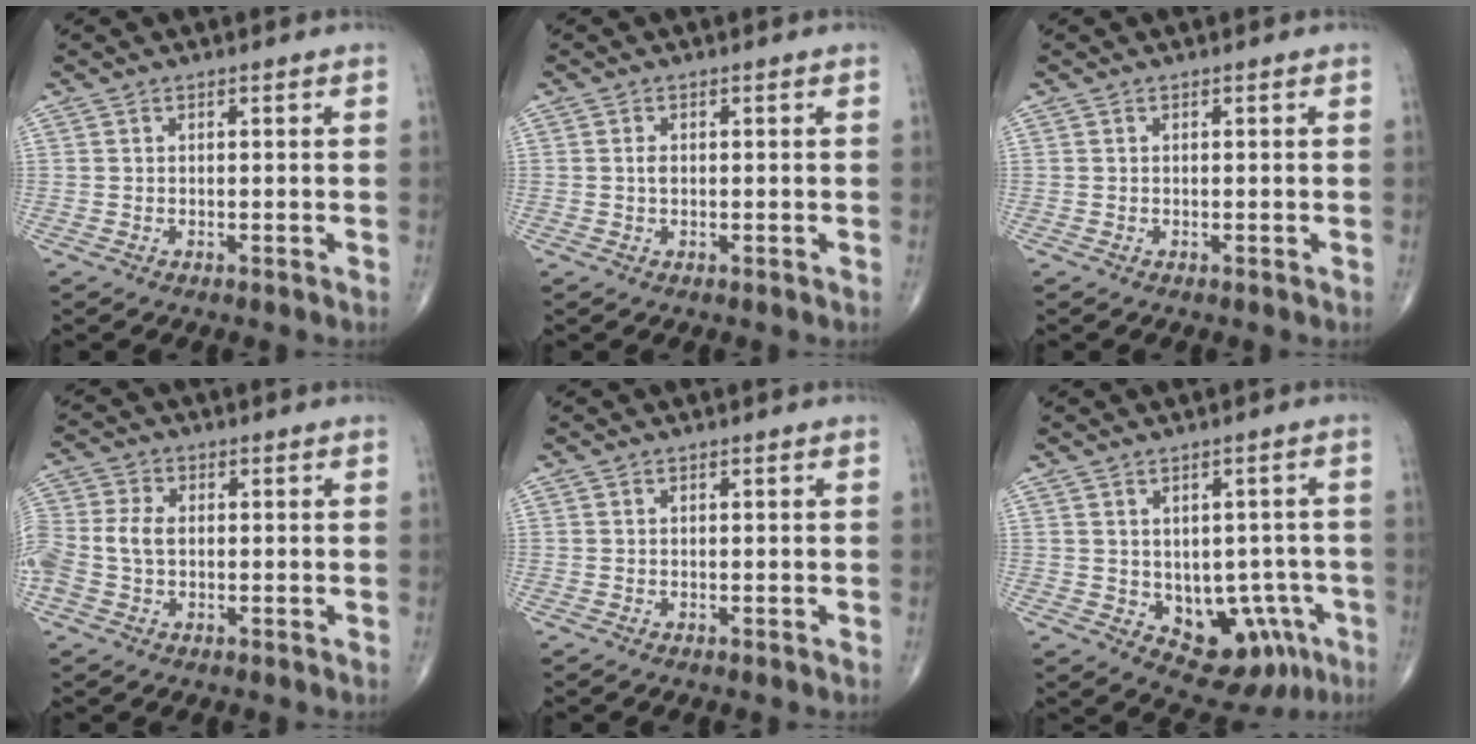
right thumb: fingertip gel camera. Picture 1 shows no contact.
{"total": 1.1, "force": [0.0, 0.7, 0.8], "torque": [-0.014, 0.000, 0.000]}
{"total": 0.0}
{"total": 8.2, "force": [-0.3, 5.7, 5.9], "torque": [-0.150, 0.016, -0.008]}
{"total": 0.0}
{"total": 11.9, "force": [-3.4, 8.3, 7.9], "torque": [-0.056, 0.020, -0.025]}